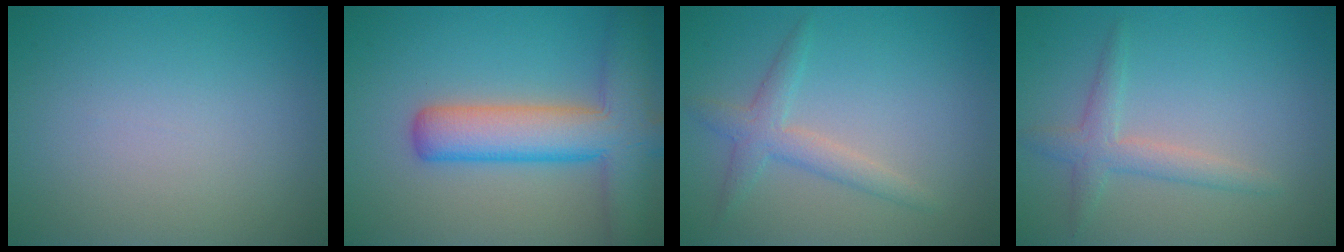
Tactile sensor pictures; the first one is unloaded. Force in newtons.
{"total": 8.1, "press": 8.1, "slide": 0.5}
{"total": 2.5, "press": 2.5, "slide": 0.1}
{"total": 2.4, "press": 2.4, "slide": 0.1}